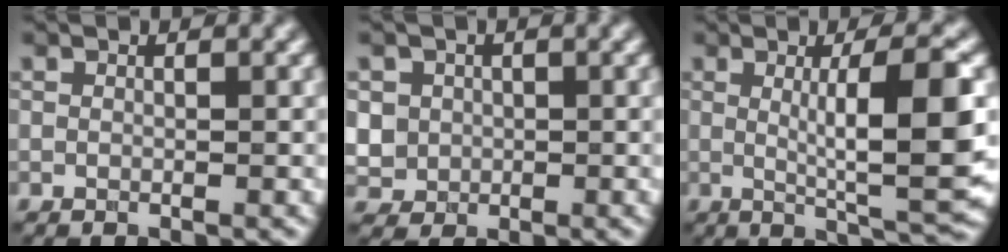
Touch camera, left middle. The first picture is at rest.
{"total": 3.3, "force": [0.4, 3.2, 0.9], "torque": [-0.015, 0.010, 0.012]}
{"total": 8.8, "force": [0.7, 1.9, 8.5], "torque": [-0.106, -0.006, 0.015]}